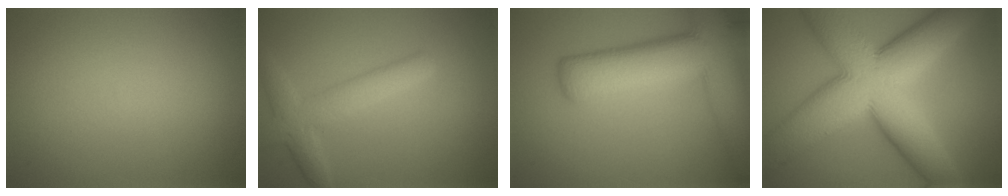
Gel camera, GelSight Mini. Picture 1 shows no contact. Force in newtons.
{"total": 3.9, "press": 3.8, "slide": 0.1}
{"total": 11.5, "press": 11.5, "slide": 0.7}
{"total": 15.0, "press": 15.0, "slide": 0.7}